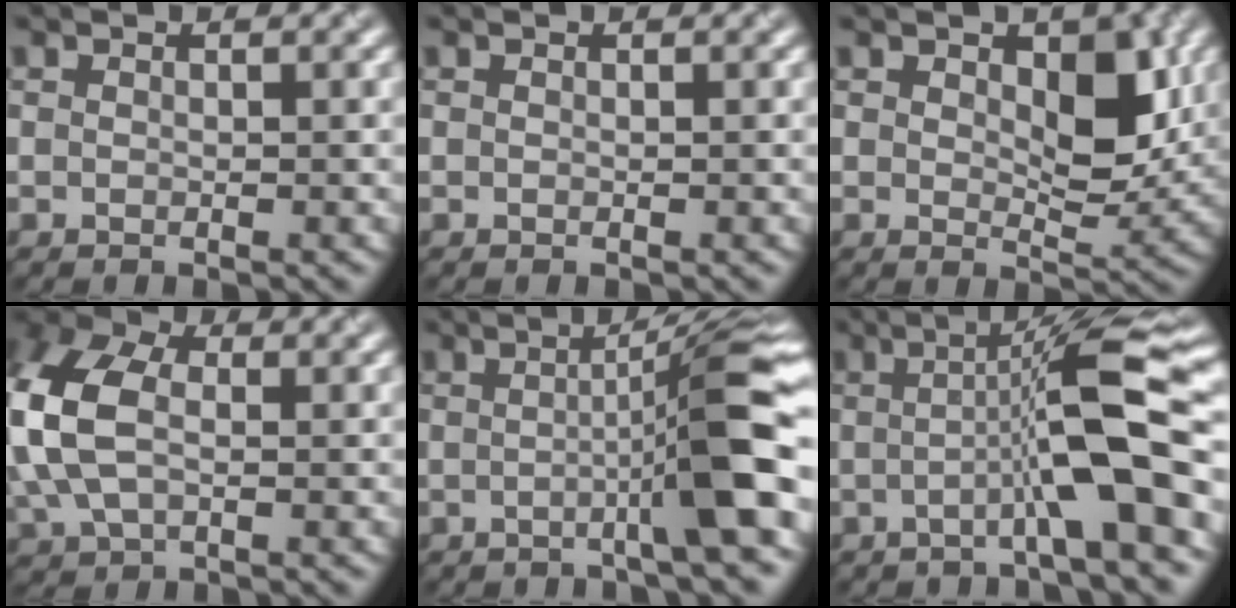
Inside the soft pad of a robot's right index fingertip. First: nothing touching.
{"total": 0.0}
{"total": 4.4, "force": [1.3, 2.2, 3.6], "torque": [-0.051, -0.003, 0.027]}
{"total": 7.5, "force": [0.4, 5.2, 5.5], "torque": [-0.159, 0.015, 0.008]}
{"total": 8.1, "force": [-1.1, 0.9, 7.9], "torque": [-0.100, 0.012, -0.018]}
{"total": 8.8, "force": [-1.4, 1.1, 8.6], "torque": [-0.113, 0.016, -0.024]}